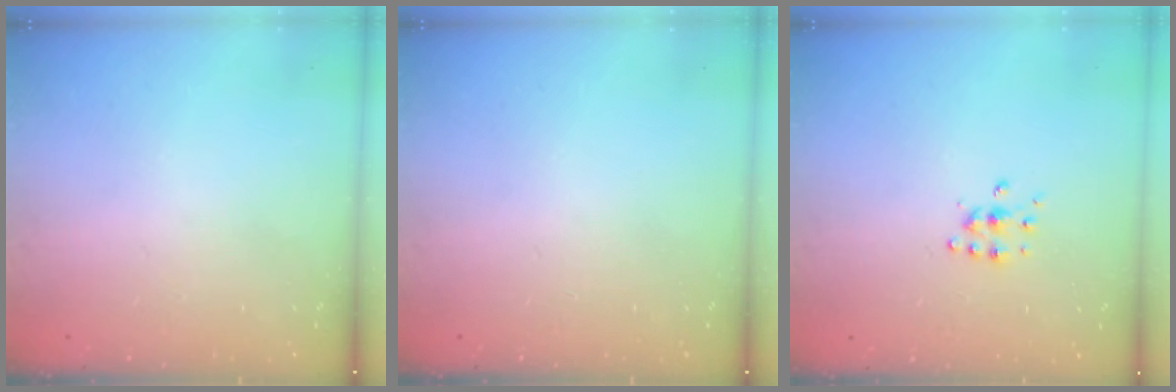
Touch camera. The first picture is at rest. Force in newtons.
{"total": 0.0}
{"total": 5.4, "press": 5.4, "slide": 0.6}